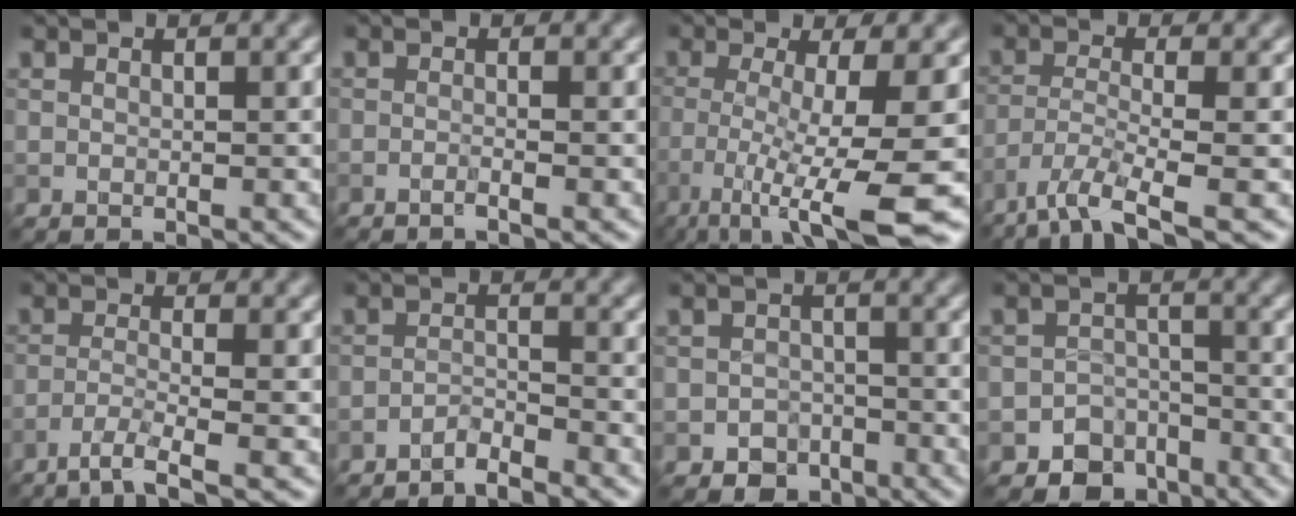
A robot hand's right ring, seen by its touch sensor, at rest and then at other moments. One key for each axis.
{"total": 0.9, "fx": -0.5, "fy": 0.1, "fz": 0.7, "tx": -0.008, "ty": -0.002, "tz": -0.015}
{"total": 8.8, "fx": -3.8, "fy": 1.6, "fz": 7.8, "tx": -0.132, "ty": -0.015, "tz": -0.070}
{"total": 5.3, "fx": -3.8, "fy": 1.0, "fz": 3.5, "tx": -0.066, "ty": -0.010, "tz": -0.081}
{"total": 3.0, "fx": -2.0, "fy": 0.2, "fz": 2.2, "tx": -0.037, "ty": 0.000, "tz": -0.052}
{"total": 2.1, "fx": -2.0, "fy": 0.1, "fz": 0.6, "tx": -0.008, "ty": 0.004, "tz": -0.042}
{"total": 2.7, "fx": -1.6, "fy": 2.1, "fz": 0.6, "tx": 0.005, "ty": 0.004, "tz": -0.031}
{"total": 5.1, "fx": -3.5, "fy": 3.6, "fz": 1.1, "tx": 0.008, "ty": 0.002, "tz": -0.049}